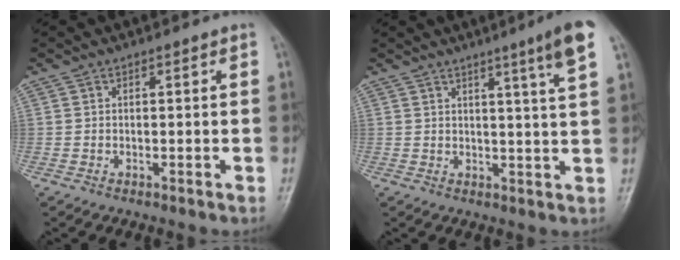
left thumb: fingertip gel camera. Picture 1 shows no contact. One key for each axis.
{"total": 7.3, "fx": 4.1, "fy": -0.6, "fz": 6.0, "tx": -0.085, "ty": -0.021, "tz": 0.053}